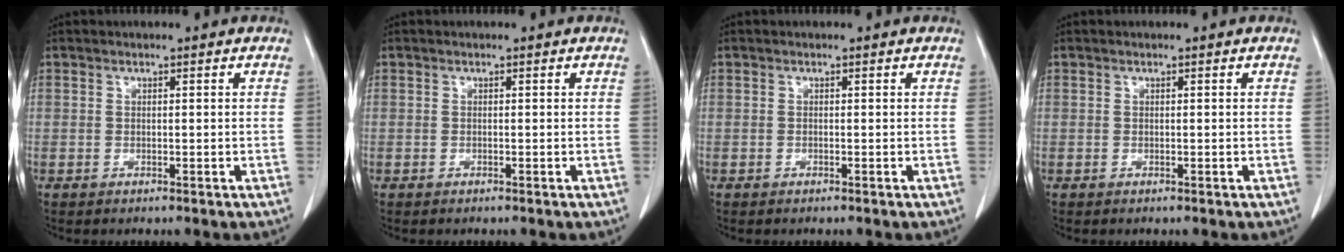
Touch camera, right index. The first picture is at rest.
{"total": 0.0}
{"total": 0.0}
{"total": 0.0}